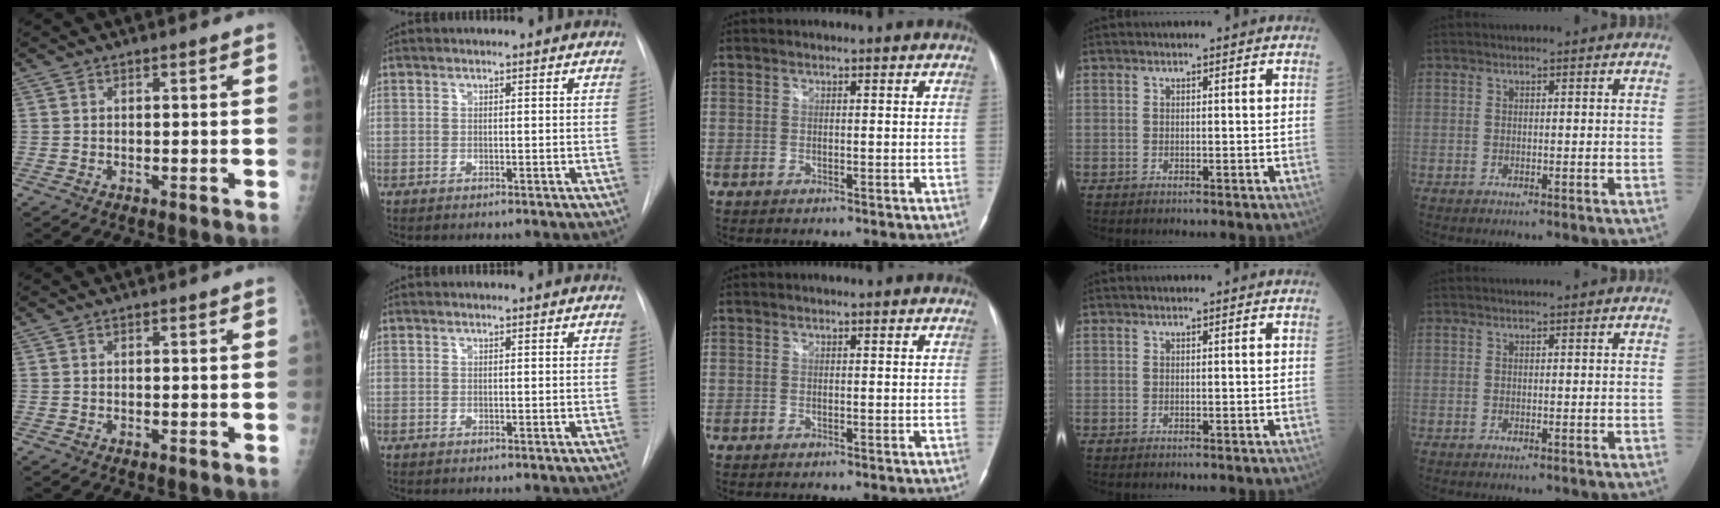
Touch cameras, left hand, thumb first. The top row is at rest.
{}